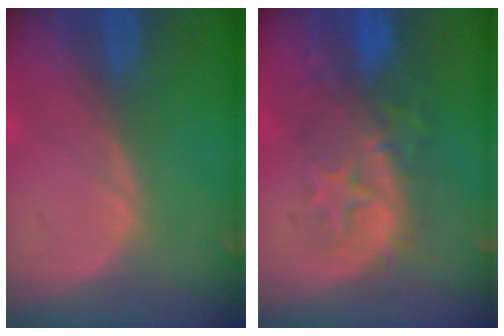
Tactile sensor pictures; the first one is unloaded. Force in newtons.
{"total": 9.3, "press": 8.9, "slide": 2.8}